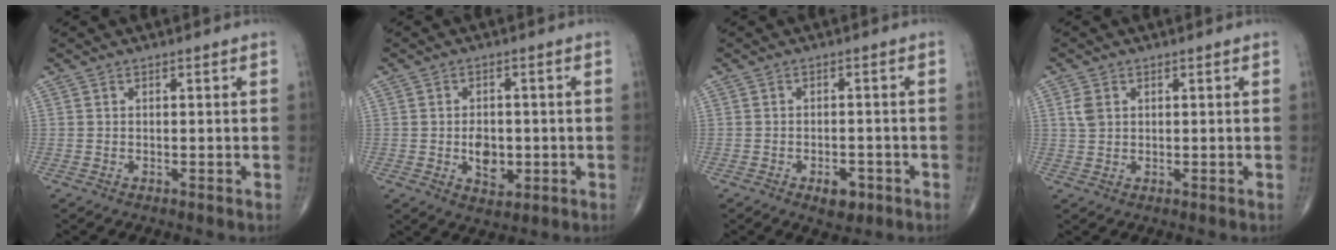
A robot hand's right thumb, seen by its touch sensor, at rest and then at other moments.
{"total": 5.8, "force": [-0.8, 3.9, 4.2], "torque": [-0.048, -0.002, -0.008]}
{"total": 3.9, "force": [-1.9, 2.2, 2.5], "torque": [-0.025, 0.007, -0.024]}
{"total": 2.8, "force": [0.9, 2.0, 1.7], "torque": [-0.033, 0.002, 0.021]}